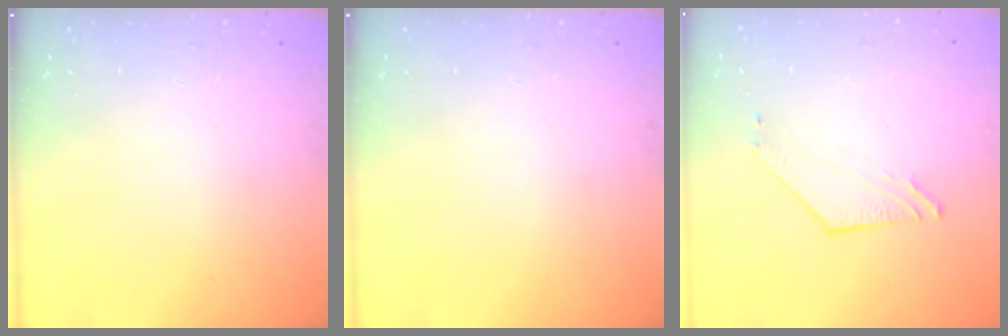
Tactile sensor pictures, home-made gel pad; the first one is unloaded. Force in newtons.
{"total": 0.0}
{"total": 3.5, "press": 3.5, "slide": 0.0}